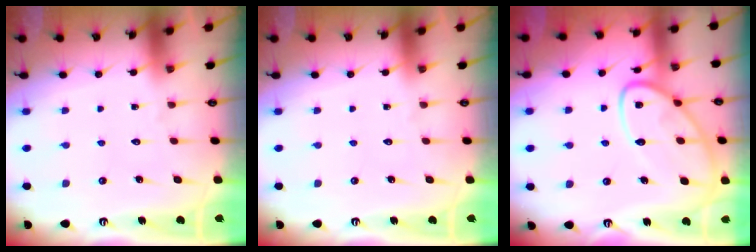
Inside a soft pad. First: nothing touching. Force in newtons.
{"total": 0.0}
{"total": 13.1, "press": 13.1, "slide": 1.2}